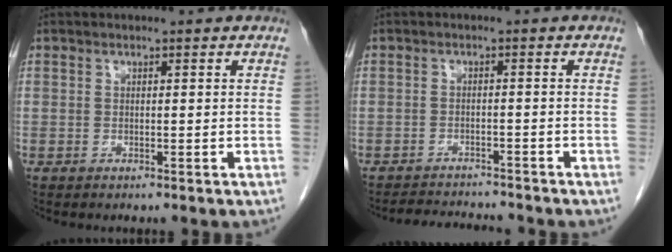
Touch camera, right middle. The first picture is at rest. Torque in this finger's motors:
{"motor_torque": [0.51, -0.48, -0.01, 0.01]}